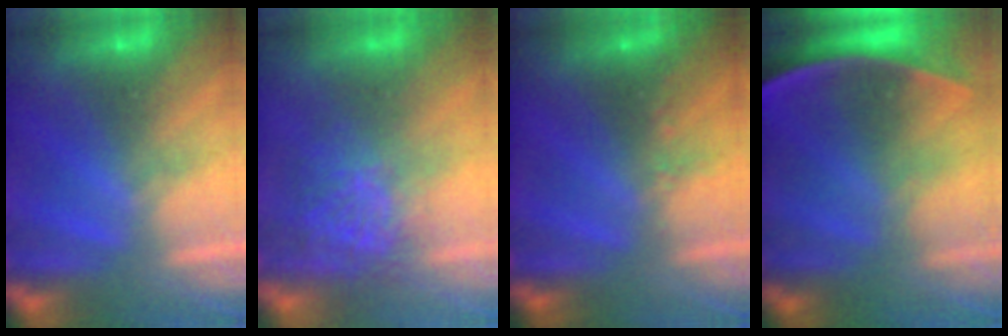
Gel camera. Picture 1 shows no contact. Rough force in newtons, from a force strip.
{"total": 3.6}
{"total": 2.4}
{"total": 10.5}